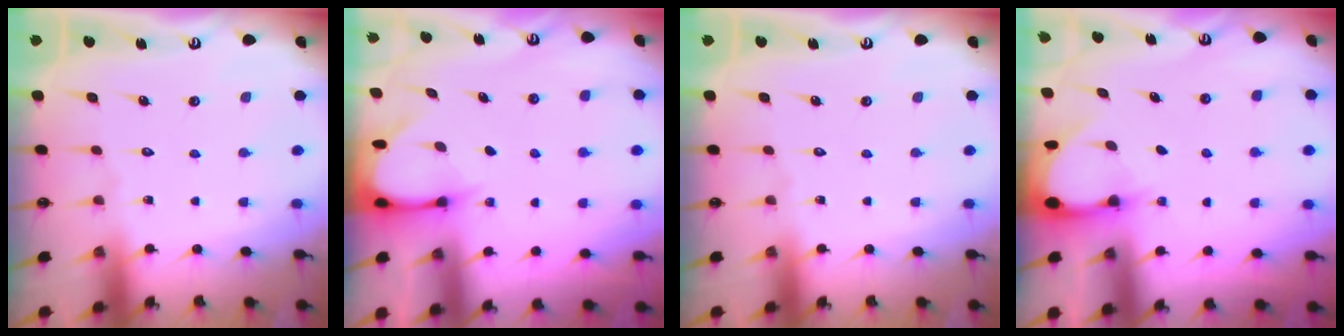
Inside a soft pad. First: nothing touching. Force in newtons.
{"total": 3.7, "press": 3.6, "slide": 0.3}
{"total": 0.0}
{"total": 2.9, "press": 2.9, "slide": 0.3}